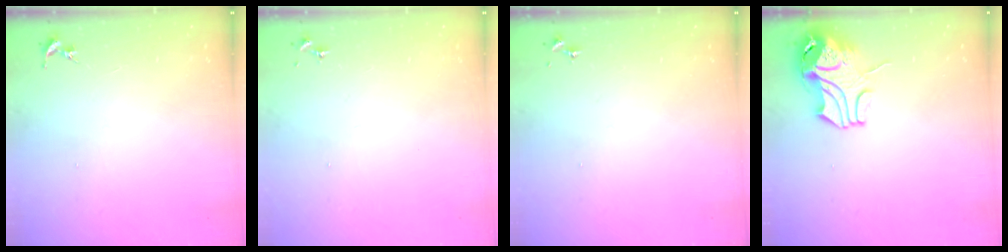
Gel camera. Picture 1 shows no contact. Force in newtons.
{"total": 0.0}
{"total": 0.0}
{"total": 10.8, "press": 10.7, "slide": 1.3}